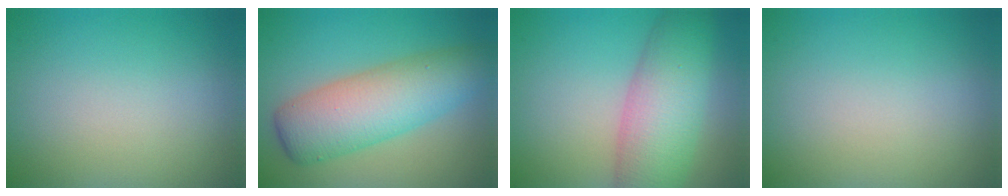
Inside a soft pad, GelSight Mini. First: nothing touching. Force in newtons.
{"total": 7.6, "press": 7.6, "slide": 0.2}
{"total": 7.7, "press": 7.7, "slide": 0.1}
{"total": 0.0}